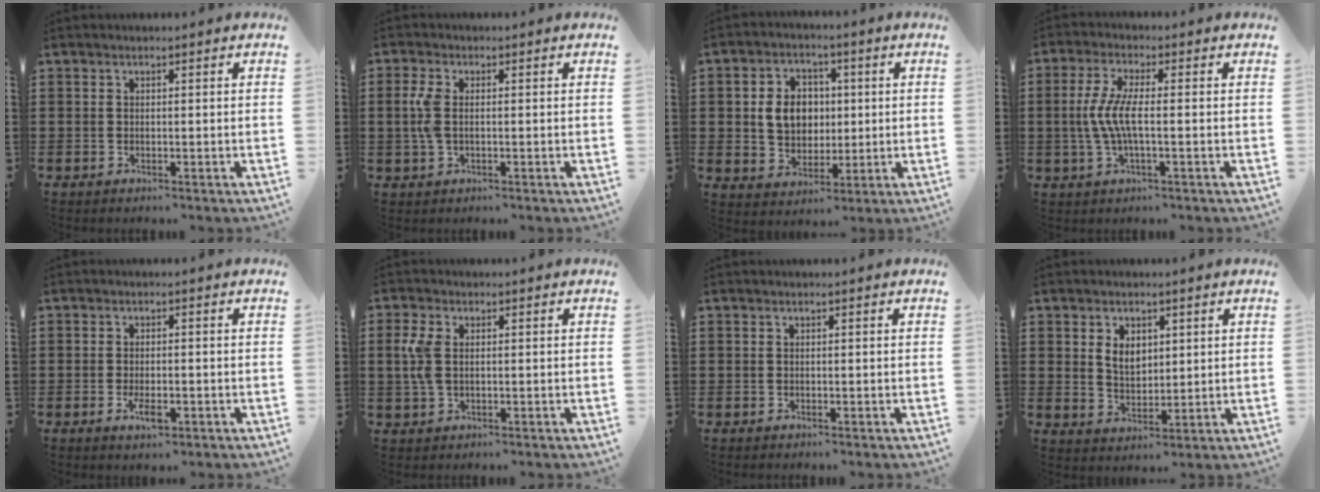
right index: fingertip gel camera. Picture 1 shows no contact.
{"total": 3.9, "force": [0.0, 1.9, 3.4], "torque": [-0.098, -0.005, -0.010]}
{"total": 7.2, "force": [0.7, 6.0, 3.9], "torque": [-0.078, 0.014, 0.008]}
{"total": 5.7, "force": [-0.8, 1.1, 5.6], "torque": [-0.135, -0.012, -0.027]}
{"total": 3.0, "force": [-1.2, 1.1, 2.6], "torque": [-0.052, -0.004, -0.022]}
{"total": 4.7, "force": [0.5, 2.7, 3.8], "torque": [-0.100, 0.003, 0.001]}
{"total": 0.0}
{"total": 4.0, "force": [1.5, 2.8, 2.5], "torque": [-0.050, 0.007, 0.025]}